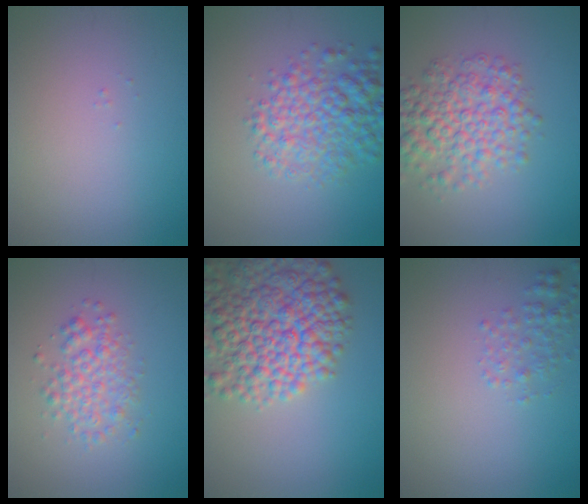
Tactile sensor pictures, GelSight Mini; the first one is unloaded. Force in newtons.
{"total": 5.9, "press": 5.9, "slide": 0.2}
{"total": 6.0, "press": 6.0, "slide": 0.1}
{"total": 3.0, "press": 3.0, "slide": 0.1}
{"total": 10.3, "press": 10.3, "slide": 0.5}
{"total": 1.9, "press": 1.9, "slide": 0.1}